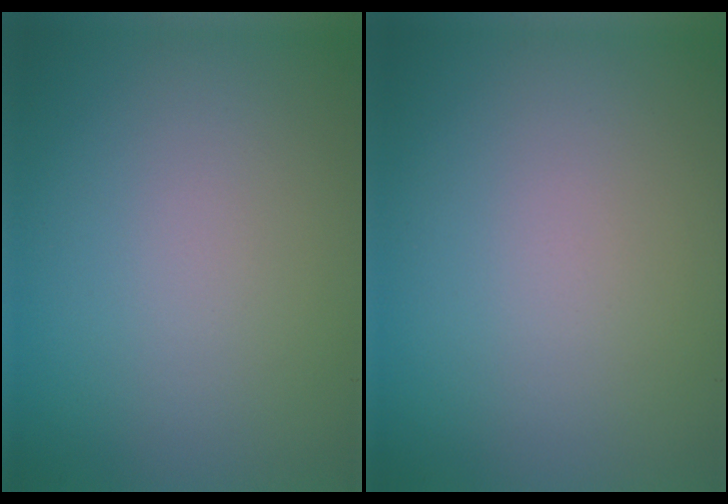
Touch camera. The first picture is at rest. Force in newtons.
{"total": 0.0}